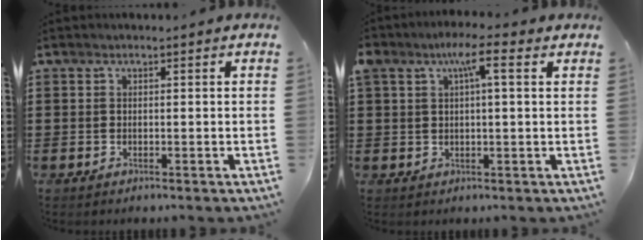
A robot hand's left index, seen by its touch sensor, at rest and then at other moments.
{"total": 5.6, "force": [2.4, 1.7, 4.7], "torque": [-0.091, 0.009, 0.039]}